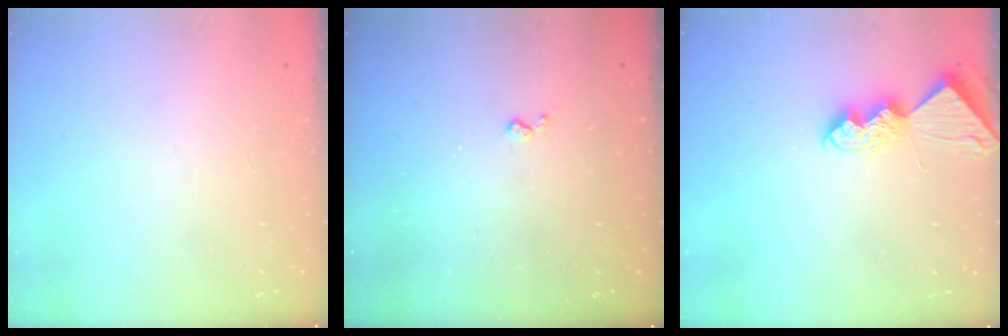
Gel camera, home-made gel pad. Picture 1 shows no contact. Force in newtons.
{"total": 2.9, "press": 2.9, "slide": 0.5}
{"total": 9.5, "press": 9.4, "slide": 0.7}